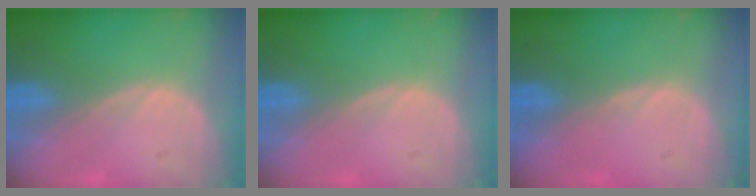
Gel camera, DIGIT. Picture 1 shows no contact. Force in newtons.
{"total": 0.0}
{"total": 0.5, "press": 0.0, "slide": 0.5}